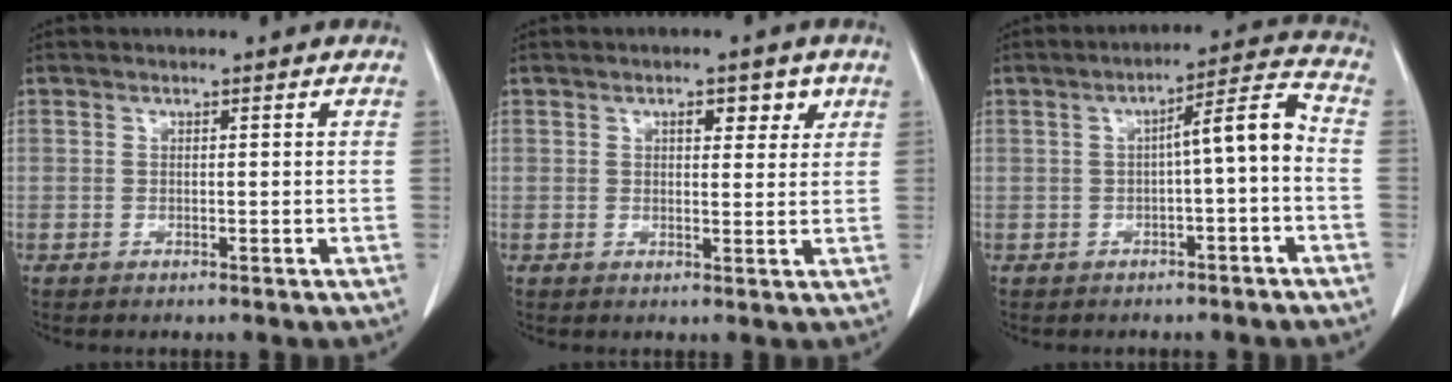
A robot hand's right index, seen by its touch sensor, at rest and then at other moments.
{"total": 3.6, "force": [1.8, 1.7, 2.6], "torque": [-0.030, 0.004, 0.023]}
{"total": 6.7, "force": [-1.1, 0.6, 6.6], "torque": [-0.093, 0.026, -0.017]}